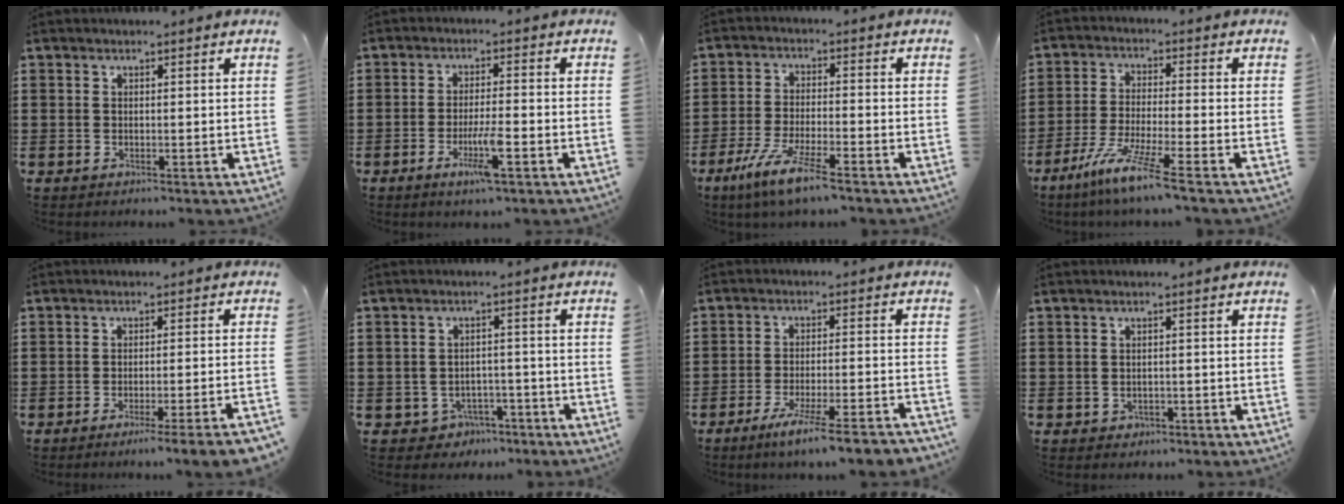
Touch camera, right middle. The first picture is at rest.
{"total": 5.3, "force": [-2.6, 0.5, 4.6], "torque": [-0.087, -0.009, -0.046]}
{"total": 7.0, "force": [-5.2, 0.2, 4.7], "torque": [-0.101, -0.016, -0.098]}
{"total": 7.5, "force": [-5.6, -0.4, 5.0], "torque": [-0.107, -0.020, -0.107]}
{"total": 3.6, "force": [-2.8, -0.8, 2.1], "torque": [-0.033, -0.016, -0.053]}
{"total": 2.8, "force": [-2.5, 1.2, 0.2], "torque": [-0.016, 0.001, -0.054]}
{"total": 6.4, "force": [-5.3, -0.6, 3.5], "torque": [-0.059, -0.015, -0.097]}
{"total": 0.8, "force": [-0.6, 0.5, 0.1], "torque": [-0.007, -0.002, -0.014]}